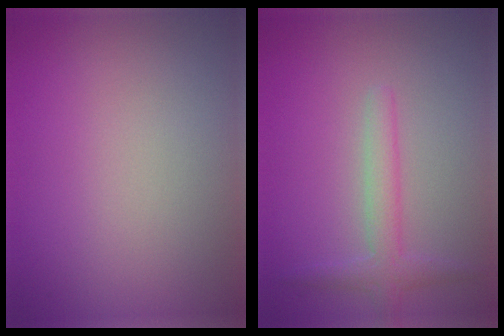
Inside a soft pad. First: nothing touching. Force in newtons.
{"total": 2.4, "press": 2.4, "slide": 0.1}